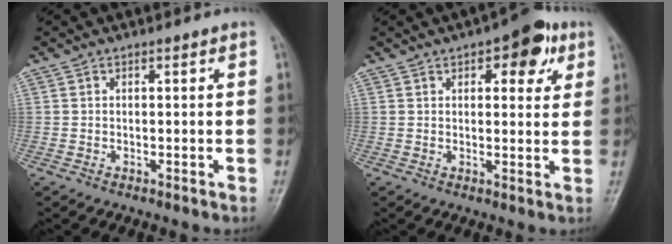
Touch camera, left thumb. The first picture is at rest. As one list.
[{"total": 9.1, "force": [4.3, 4.4, 6.8], "torque": [-0.049, -0.008, 0.048]}]